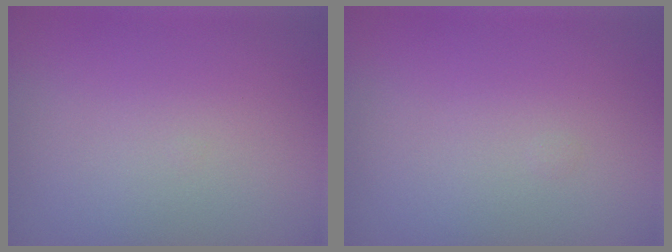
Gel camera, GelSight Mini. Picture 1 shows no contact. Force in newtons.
{"total": 0.0}